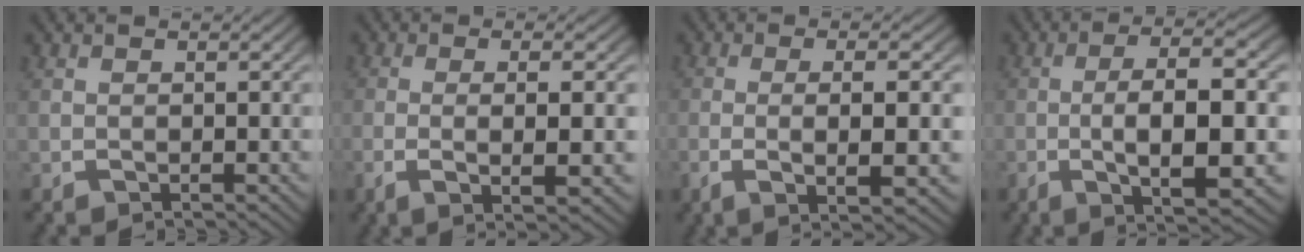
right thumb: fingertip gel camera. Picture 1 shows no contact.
{"total": 5.1, "force": [-0.7, 1.2, 4.9], "torque": [-0.096, -0.008, -0.006]}
{"total": 6.1, "force": [-0.8, 1.5, 5.8], "torque": [-0.114, -0.010, -0.006]}
{"total": 8.3, "force": [-0.9, 2.7, 7.7], "torque": [-0.151, -0.018, -0.006]}